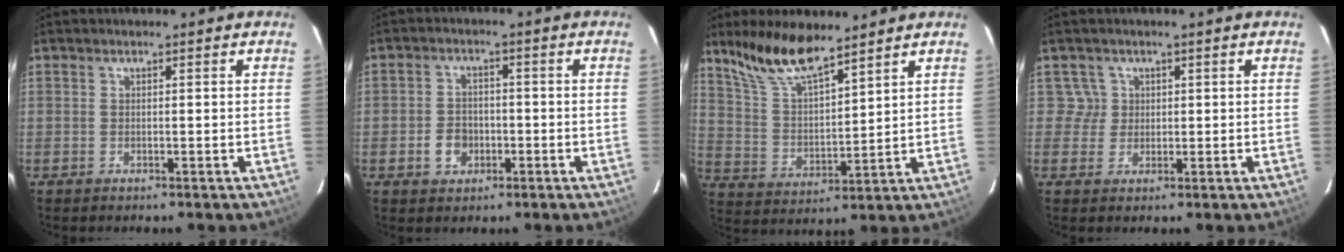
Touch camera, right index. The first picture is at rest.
{"total": 4.7, "force": [-1.8, 3.9, 2.0], "torque": [-0.048, 0.011, -0.023]}
{"total": 11.9, "force": [9.5, 2.7, 6.6], "torque": [-0.127, 0.010, 0.193]}
{"total": 2.7, "force": [0.6, 2.6, -0.3], "torque": [0.020, 0.019, 0.011]}